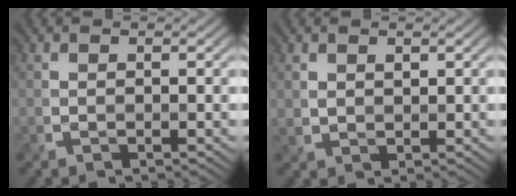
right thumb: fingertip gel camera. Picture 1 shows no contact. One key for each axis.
{"total": 1.5, "fx": 1.0, "fy": 1.0, "fz": 0.4, "tx": -0.016, "ty": -0.006, "tz": 0.024}